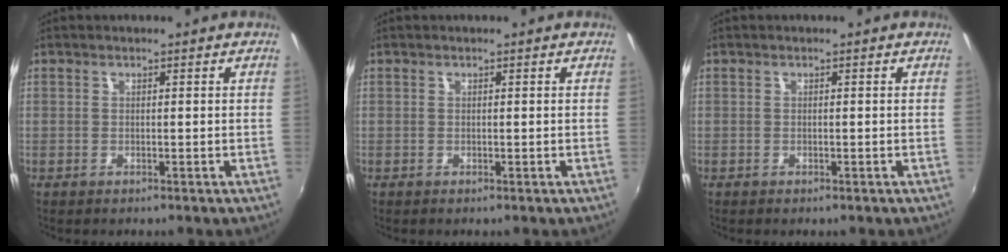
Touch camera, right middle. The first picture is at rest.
{"total": 0.0}
{"total": 0.0}